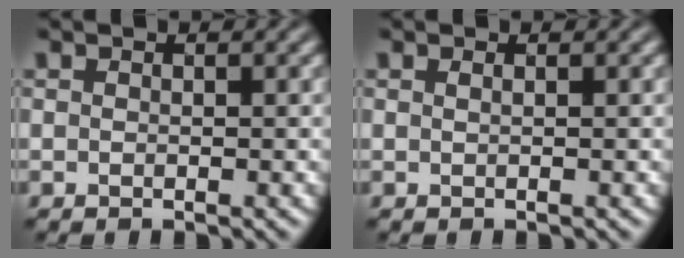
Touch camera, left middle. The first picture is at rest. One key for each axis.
{"total": 0.0}